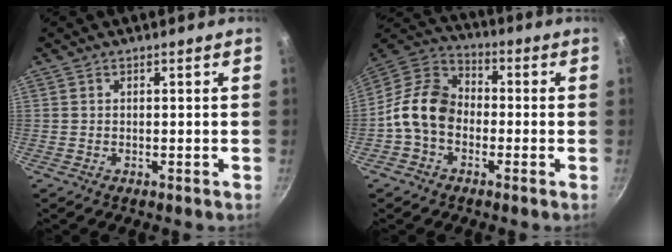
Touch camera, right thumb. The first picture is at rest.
{"total": 11.4, "force": [-2.4, 8.6, 7.1], "torque": [-0.099, 0.038, -0.071]}